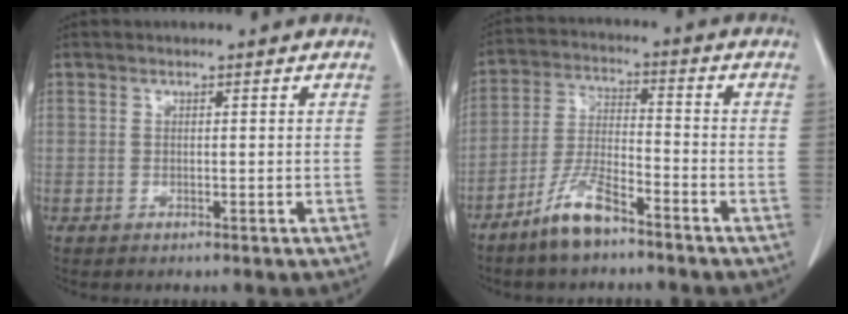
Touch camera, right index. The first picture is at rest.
{"total": 8.0, "force": [-5.9, 1.8, 5.1], "torque": [-0.113, -0.009, -0.115]}